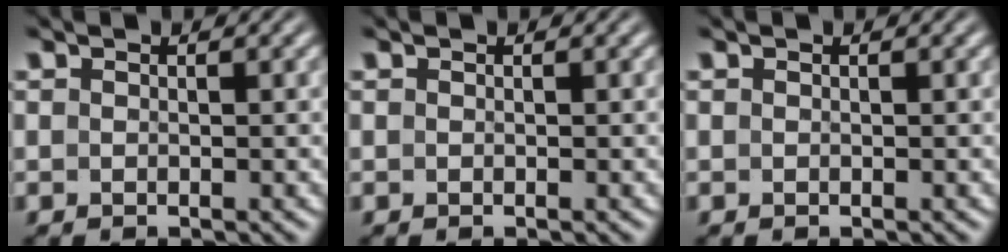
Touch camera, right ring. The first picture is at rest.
{"total": 0.0}
{"total": 0.0}